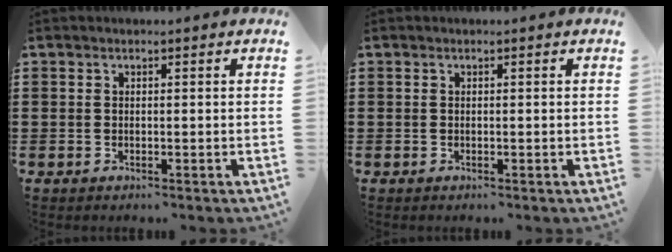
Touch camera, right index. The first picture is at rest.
{"total": 0.0}